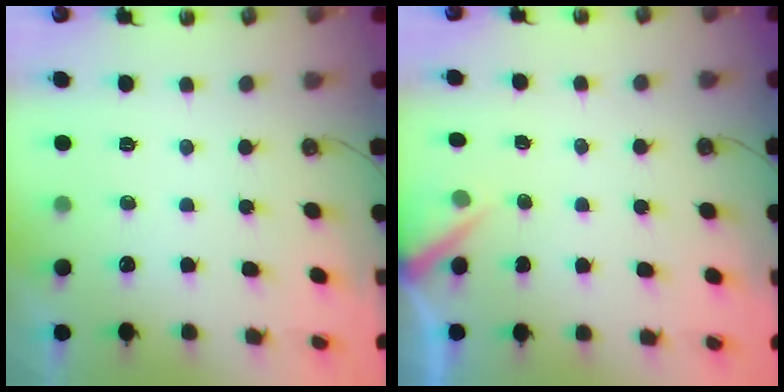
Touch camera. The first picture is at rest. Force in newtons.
{"total": 3.3, "press": 3.2, "slide": 0.3}